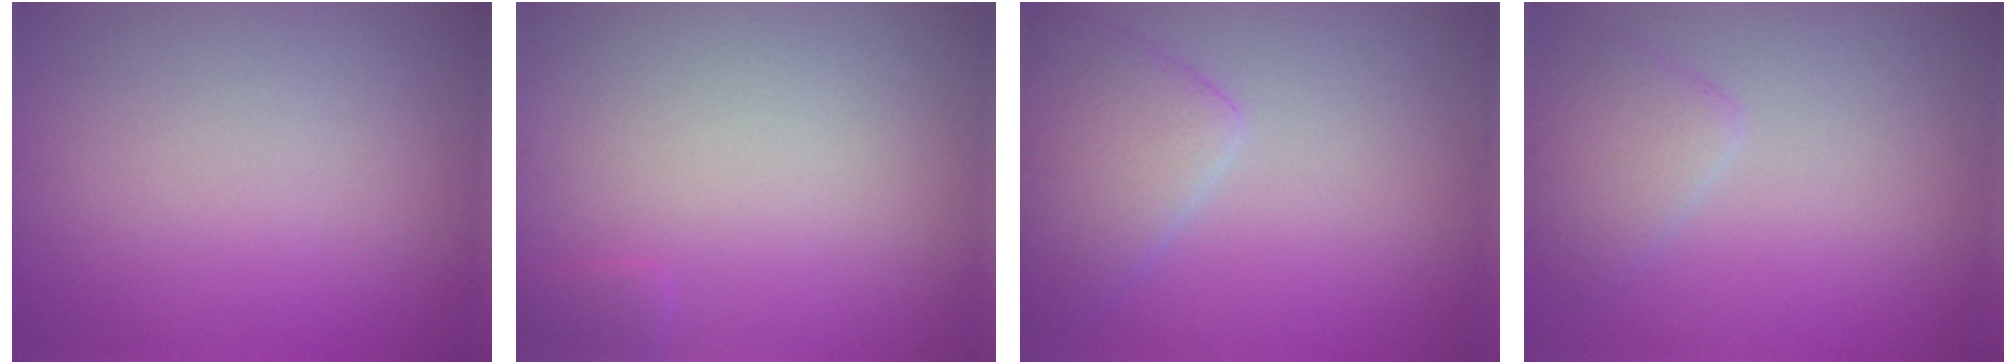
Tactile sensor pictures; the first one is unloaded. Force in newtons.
{"total": 0.7, "press": 0.7, "slide": 0.1}
{"total": 4.3, "press": 4.3, "slide": 0.3}
{"total": 2.4, "press": 2.4, "slide": 0.2}